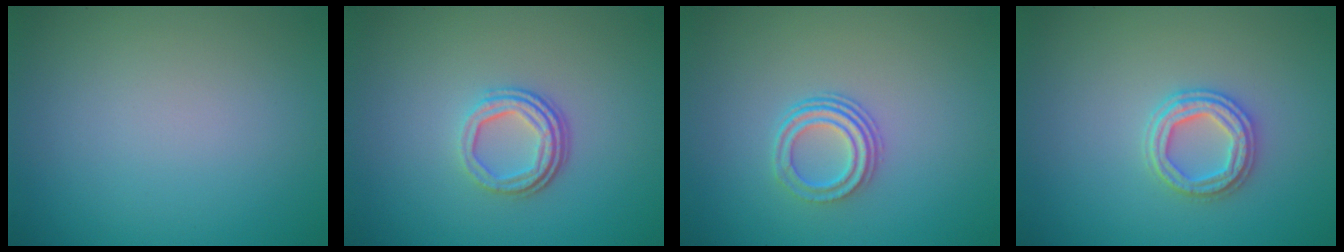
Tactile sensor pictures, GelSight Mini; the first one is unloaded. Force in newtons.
{"total": 3.3, "press": 2.3, "slide": 2.4}
{"total": 3.0, "press": 2.2, "slide": 2.1}
{"total": 2.8, "press": 2.7, "slide": 0.8}